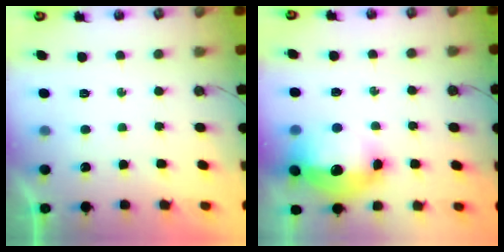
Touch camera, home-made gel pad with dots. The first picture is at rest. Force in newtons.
{"total": 22.0, "press": 18.1, "slide": 12.6}